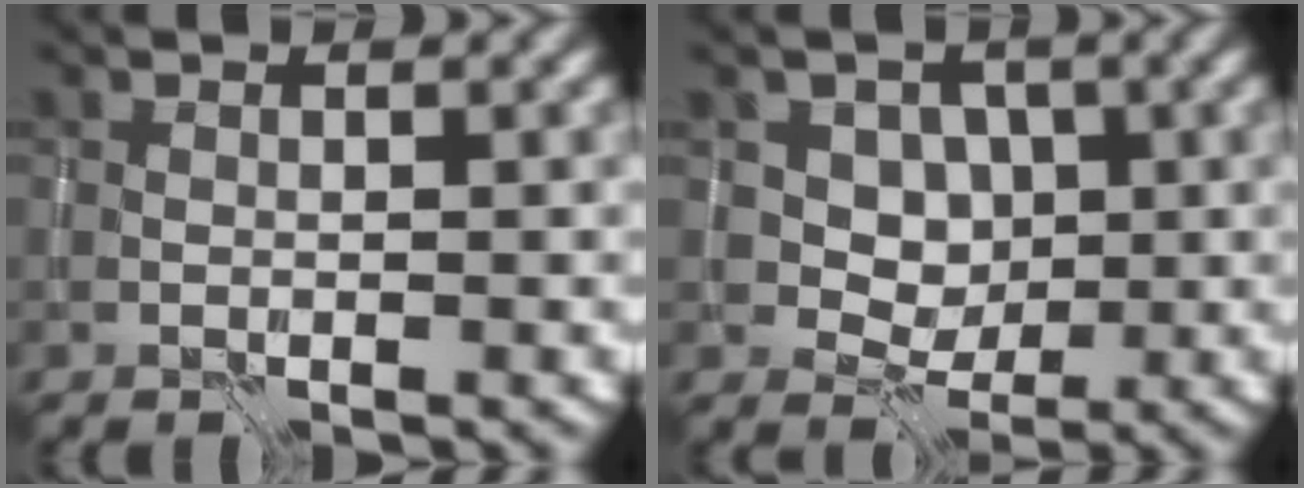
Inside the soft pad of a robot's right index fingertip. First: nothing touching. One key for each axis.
{"total": 3.1, "fx": 0.6, "fy": 2.7, "fz": 1.4, "tx": -0.024, "ty": -0.015, "tz": 0.014}